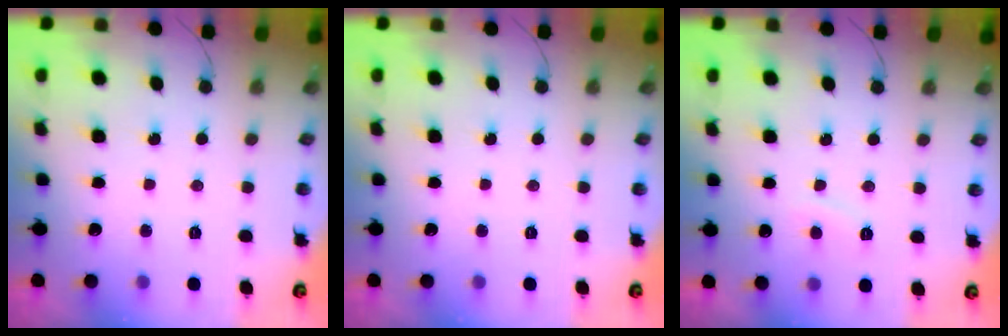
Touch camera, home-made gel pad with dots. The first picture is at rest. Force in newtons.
{"total": 0.0}
{"total": 2.0, "press": 1.9, "slide": 0.5}